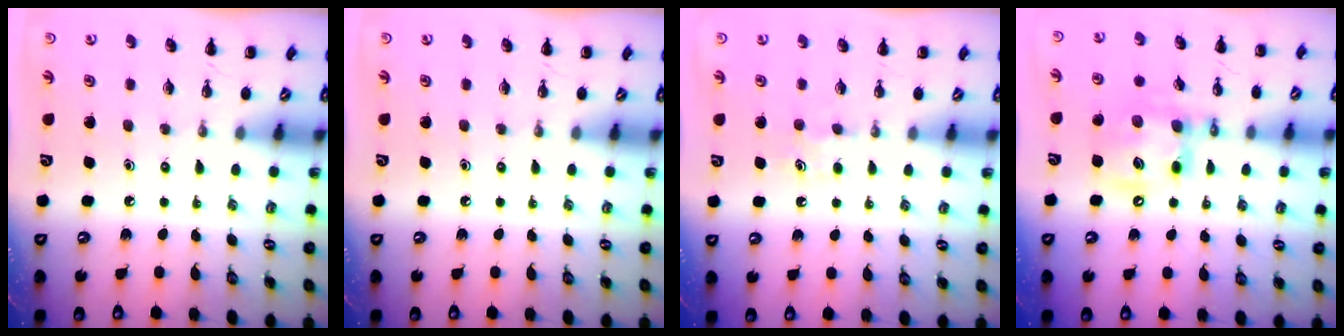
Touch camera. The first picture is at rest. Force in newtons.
{"total": 0.0}
{"total": 4.1, "press": 4.0, "slide": 1.2}
{"total": 14.2, "press": 14.0, "slide": 2.3}